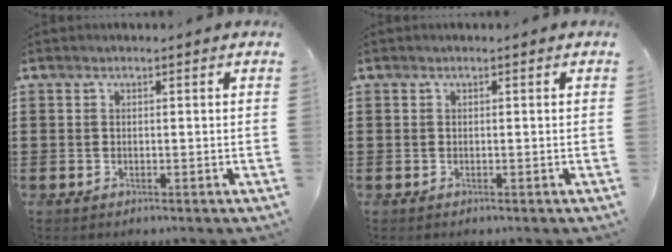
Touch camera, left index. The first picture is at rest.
{"total": 0.0}